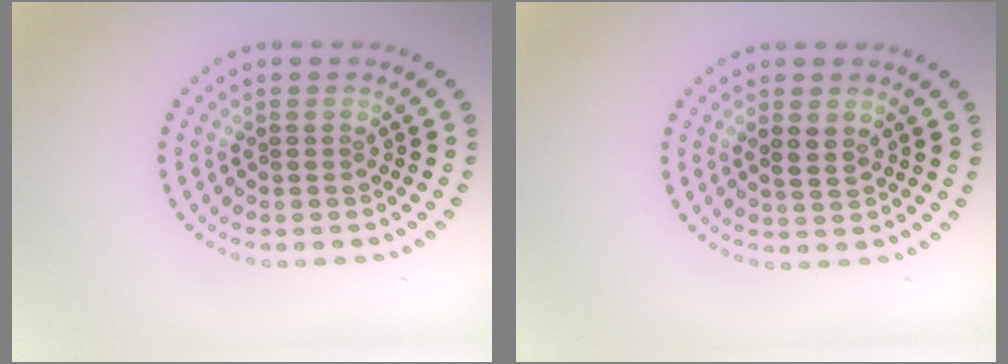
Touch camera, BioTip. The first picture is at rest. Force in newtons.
{"total": 1.3, "press": 1.1, "slide": 0.6}